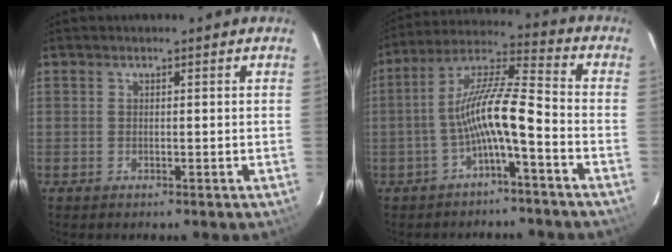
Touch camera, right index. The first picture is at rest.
{"total": 10.2, "force": [-3.8, 1.2, 9.4], "torque": [-0.200, 0.018, -0.070]}